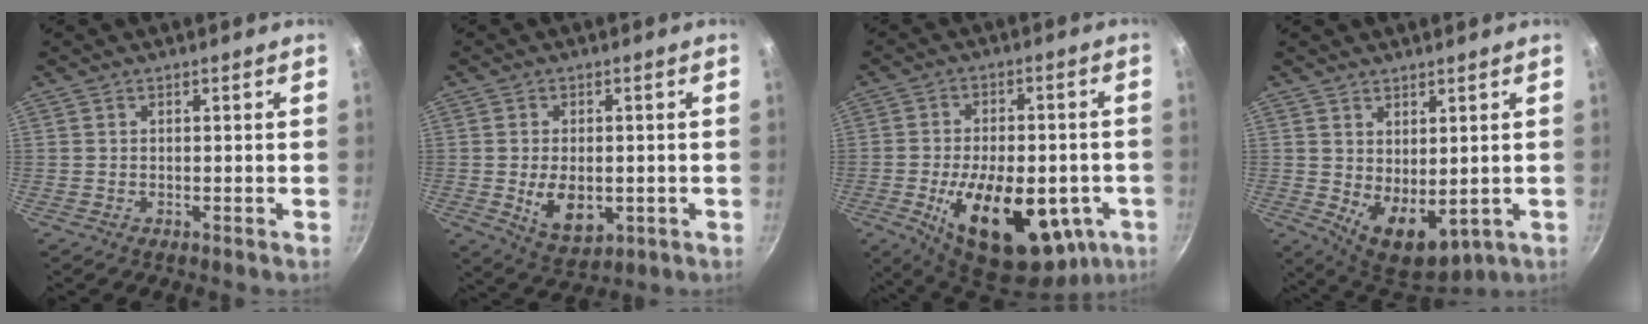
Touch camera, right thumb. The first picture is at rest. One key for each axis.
{"total": 8.5, "fx": -1.2, "fy": 5.3, "fz": 6.5, "tx": -0.095, "ty": -0.008, "tz": -0.006}
{"total": 25.0, "fx": -7.8, "fy": 13.3, "fz": 19.6, "tx": -0.279, "ty": 0.006, "tz": -0.098}
{"total": 9.4, "fx": 0.7, "fy": 5.7, "fz": 7.4, "tx": -0.090, "ty": -0.025, "tz": 0.033}